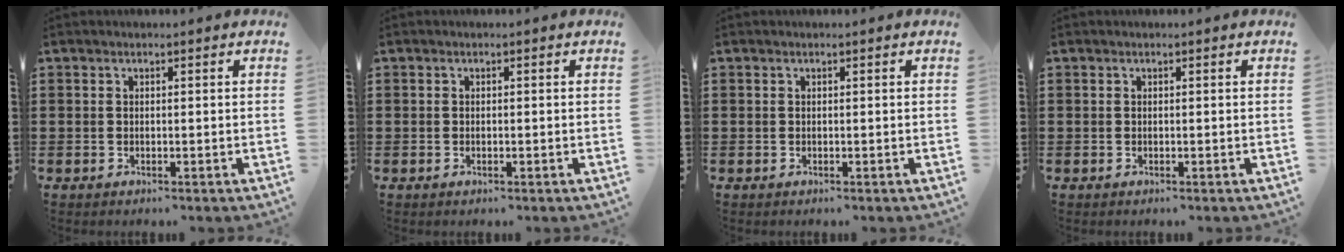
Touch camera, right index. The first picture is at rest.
{"total": 0.0}
{"total": 0.0}
{"total": 0.0}